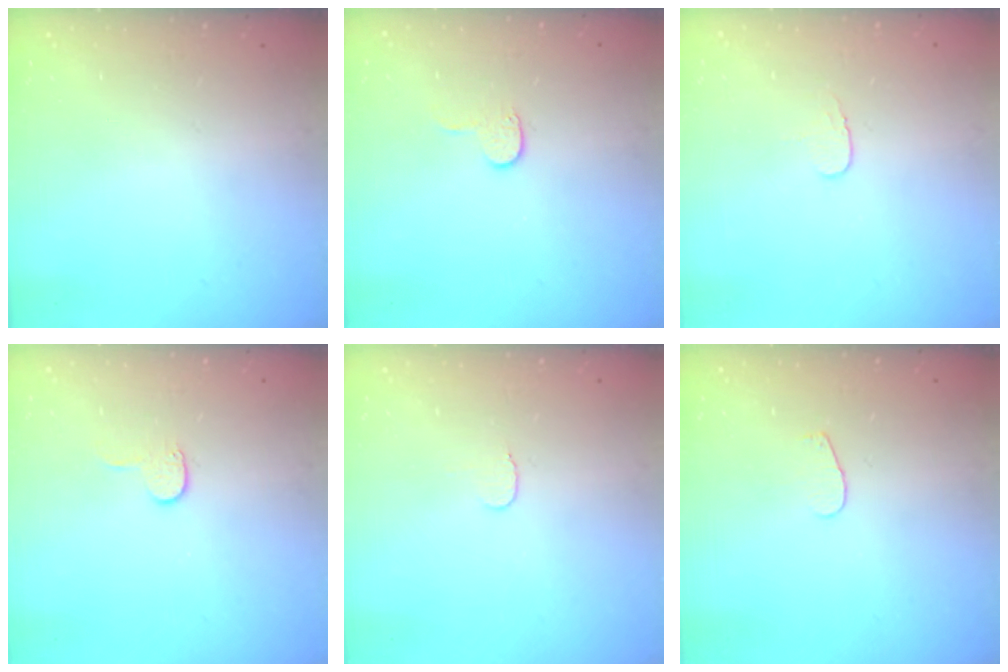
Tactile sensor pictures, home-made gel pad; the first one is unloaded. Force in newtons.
{"total": 4.1, "press": 4.1, "slide": 0.4}
{"total": 3.9, "press": 3.8, "slide": 0.4}
{"total": 4.1, "press": 4.1, "slide": 0.4}
{"total": 3.6, "press": 3.6, "slide": 0.4}
{"total": 2.6, "press": 2.5, "slide": 0.3}